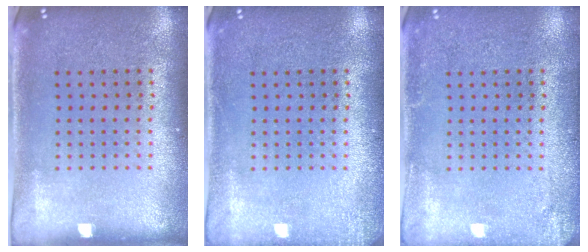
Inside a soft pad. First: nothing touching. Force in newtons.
{"total": 1.4, "press": 1.4, "slide": 0.2}
{"total": 1.8, "press": 1.8, "slide": 0.2}